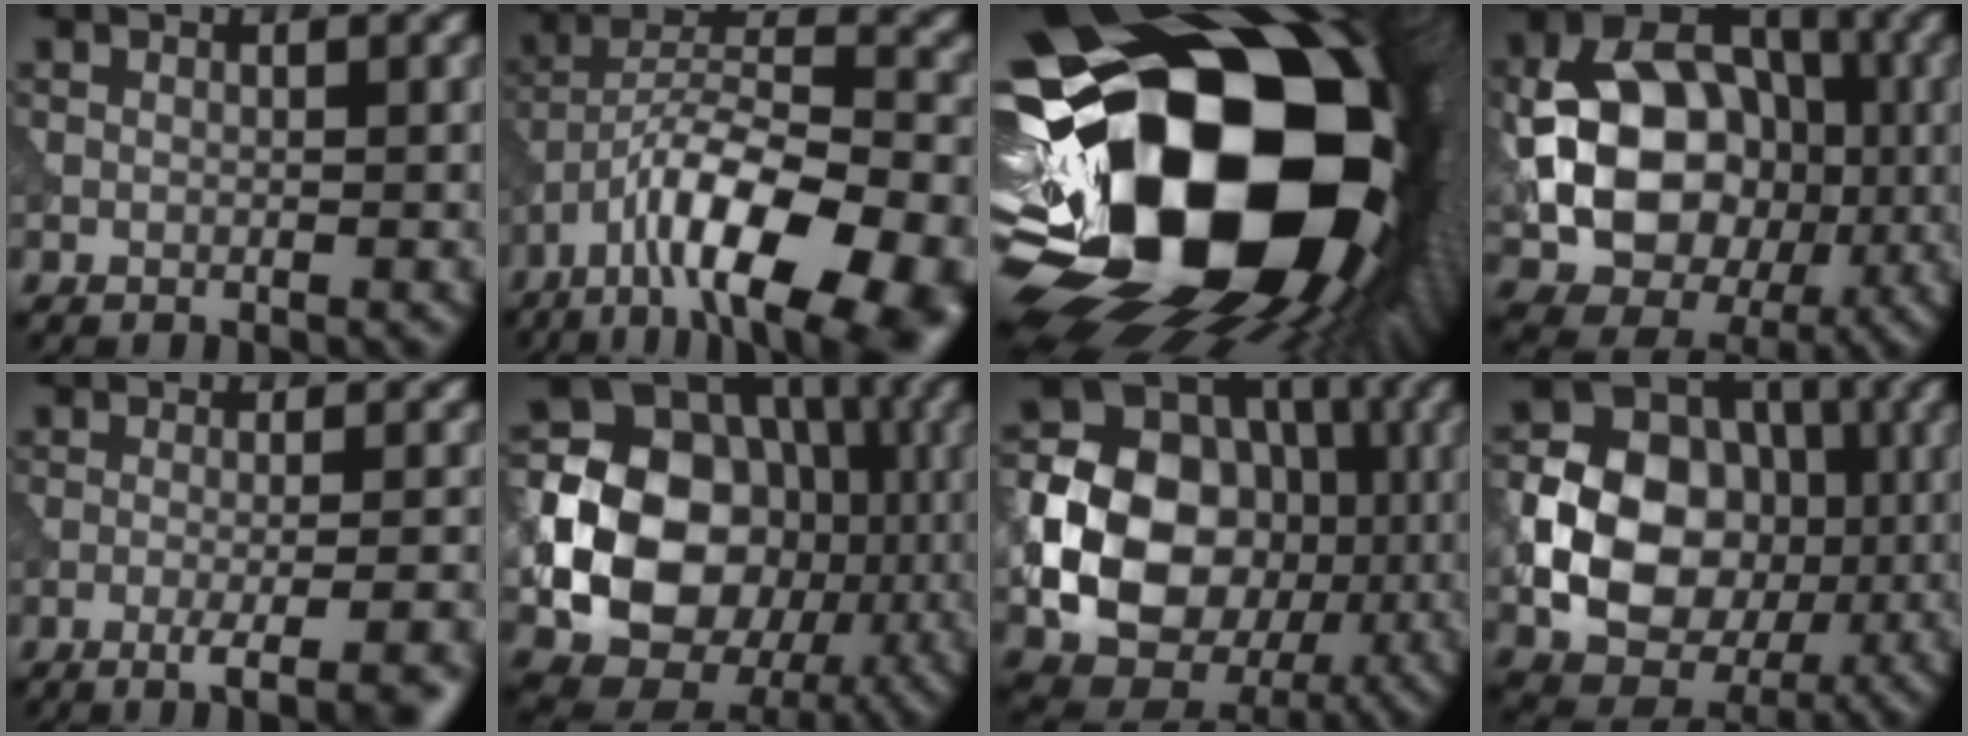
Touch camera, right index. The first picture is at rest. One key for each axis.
{"total": 15.6, "fx": -9.0, "fy": 6.3, "fz": 11.0, "tx": -0.180, "ty": -0.004, "tz": -0.138}
{"total": 22.9, "fx": -3.9, "fy": 16.3, "fz": 15.5, "tx": -0.303, "ty": -0.063, "tz": -0.054}
{"total": 12.0, "fx": -0.9, "fy": 8.9, "fz": 8.0, "tx": -0.132, "ty": 0.003, "tz": -0.018}
{"total": 6.7, "fx": -3.3, "fy": 2.1, "fz": 5.4, "tx": -0.041, "ty": 0.007, "tz": -0.038}
{"total": 17.4, "fx": -1.9, "fy": 14.5, "fz": 9.5, "tx": -0.169, "ty": -0.012, "tz": -0.048}
{"total": 13.2, "fx": -1.9, "fy": 10.4, "fz": 7.9, "tx": -0.149, "ty": -0.006, "tz": -0.044}
{"total": 10.8, "fx": -1.7, "fy": 8.4, "fz": 6.6, "tx": -0.114, "ty": -0.001, "tz": -0.039}